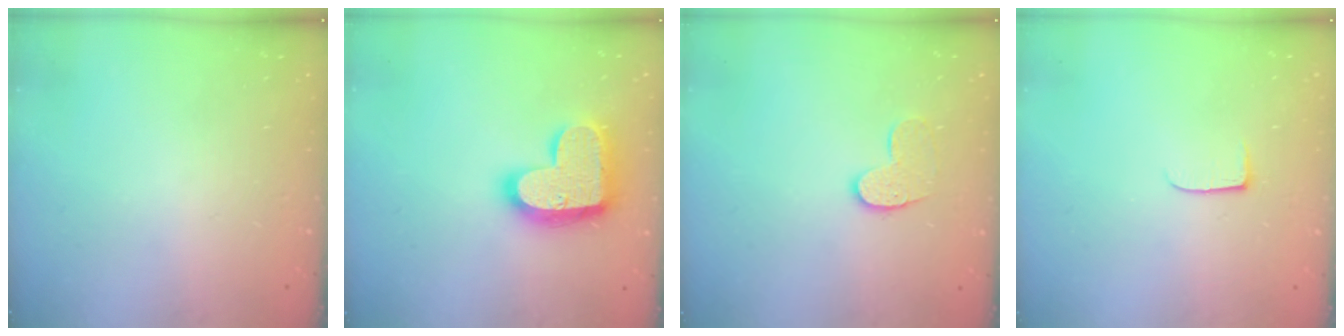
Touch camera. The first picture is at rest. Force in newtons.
{"total": 18.9, "press": 18.9, "slide": 1.1}
{"total": 8.3, "press": 8.3, "slide": 0.4}
{"total": 5.6, "press": 5.5, "slide": 0.7}